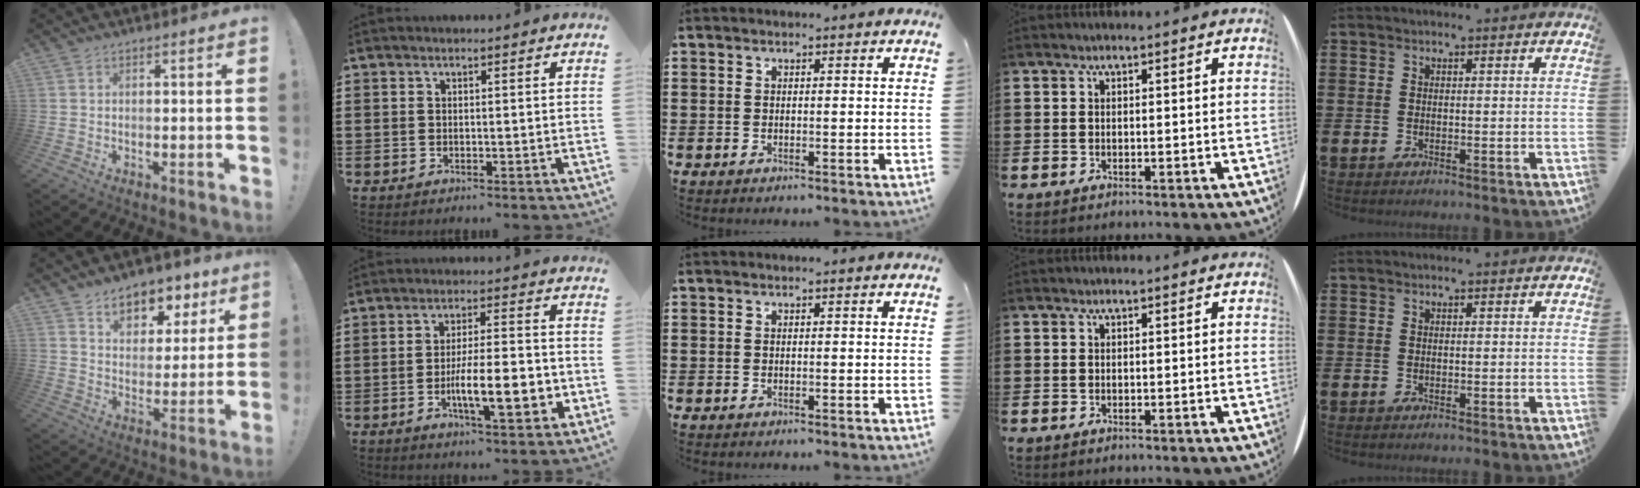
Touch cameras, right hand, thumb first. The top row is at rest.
{"thumb": {"total": 9.1, "force": [6.5, 5.7, 2.9], "torque": [-0.036, -0.051, 0.121]}, "index": {"total": 10.7, "force": [-3.1, 3.0, 9.8], "torque": [-0.169, -0.006, -0.053]}}